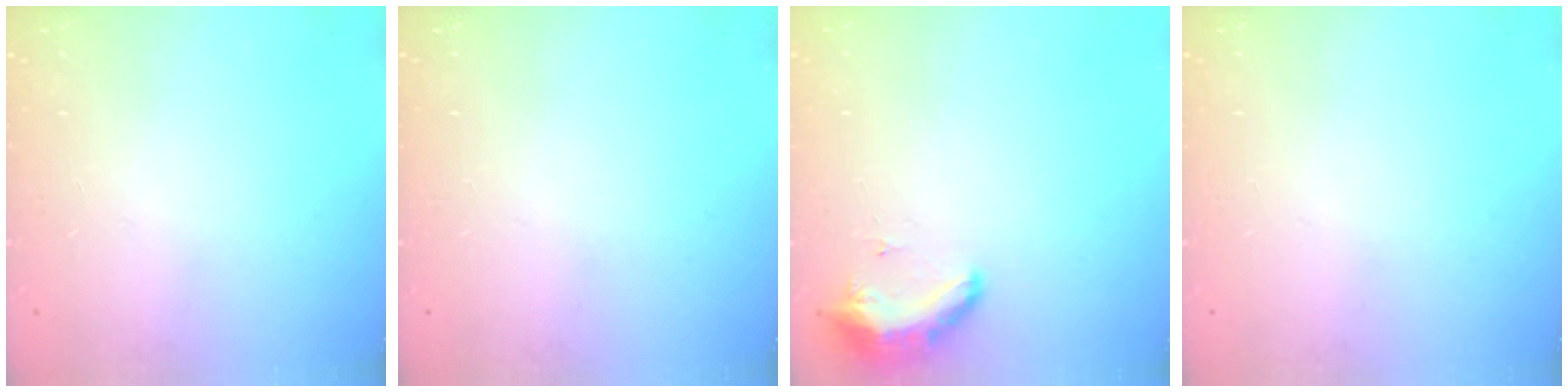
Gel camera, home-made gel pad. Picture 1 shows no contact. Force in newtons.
{"total": 0.0}
{"total": 9.0, "press": 8.7, "slide": 2.3}
{"total": 0.0}